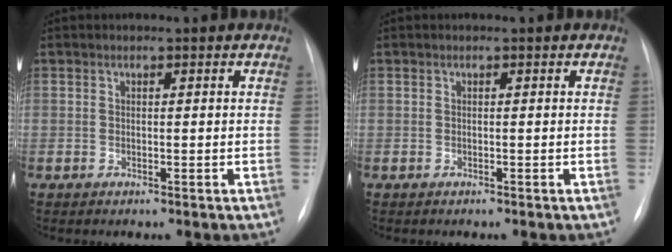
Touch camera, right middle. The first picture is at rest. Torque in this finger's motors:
{"motor_torque": [0.18, -0.22, 0.04, 0.01]}